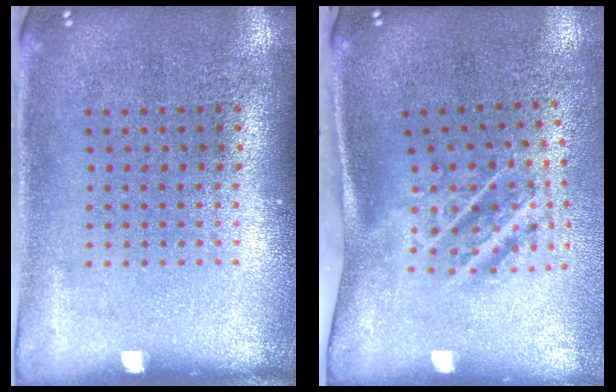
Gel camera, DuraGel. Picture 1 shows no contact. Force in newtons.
{"total": 2.0, "press": 1.2, "slide": 1.6}